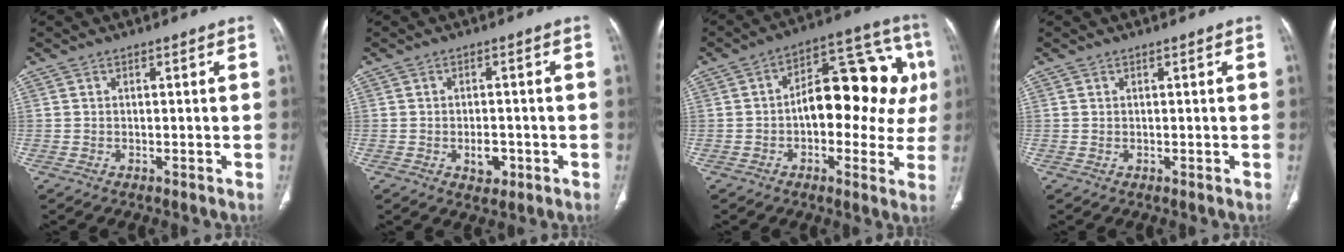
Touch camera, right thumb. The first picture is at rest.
{"total": 3.7, "force": [-1.1, 2.5, 2.5], "torque": [-0.020, 0.005, -0.011]}
{"total": 19.6, "force": [1.0, 10.3, 16.7], "torque": [-0.180, 0.040, 0.008]}
{"total": 0.0}